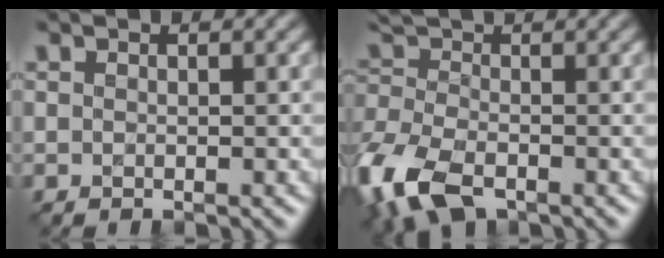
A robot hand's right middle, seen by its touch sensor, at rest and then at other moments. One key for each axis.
{"total": 8.8, "fx": -4.4, "fy": 4.6, "fz": 6.1, "tx": -0.153, "ty": -0.023, "tz": -0.094}